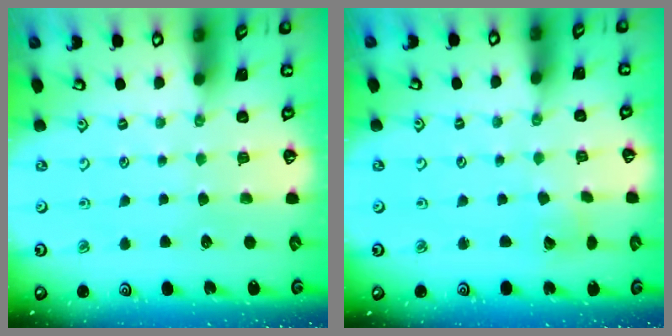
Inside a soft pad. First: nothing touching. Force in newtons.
{"total": 3.6, "press": 3.5, "slide": 0.5}